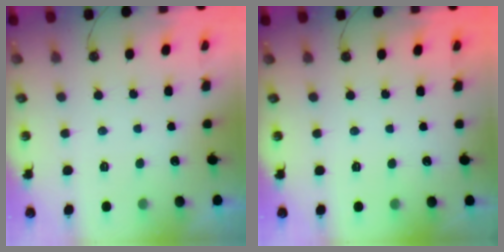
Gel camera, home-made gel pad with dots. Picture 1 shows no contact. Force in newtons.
{"total": 0.0}